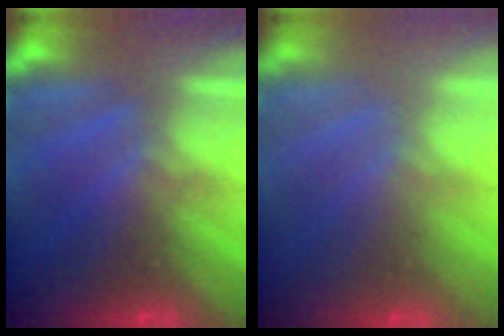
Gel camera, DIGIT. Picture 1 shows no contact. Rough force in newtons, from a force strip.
{"total": 2.7}